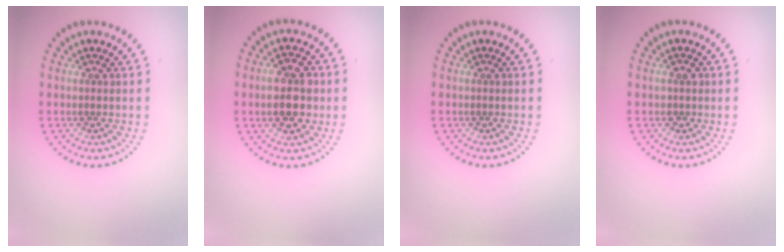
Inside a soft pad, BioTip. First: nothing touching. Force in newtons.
{"total": 5.0, "press": 5.0, "slide": 0.2}
{"total": 0.0}
{"total": 1.2, "press": 1.1, "slide": 0.4}